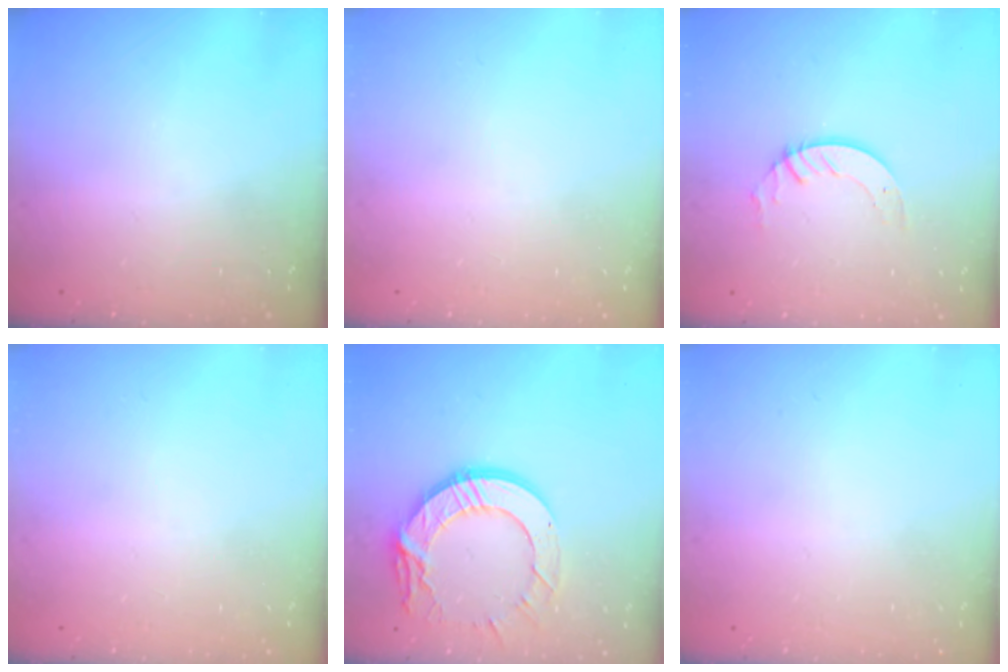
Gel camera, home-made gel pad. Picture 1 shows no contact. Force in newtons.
{"total": 0.0}
{"total": 2.8, "press": 2.8, "slide": 0.2}
{"total": 0.0}
{"total": 15.0, "press": 14.9, "slide": 1.5}
{"total": 0.0}